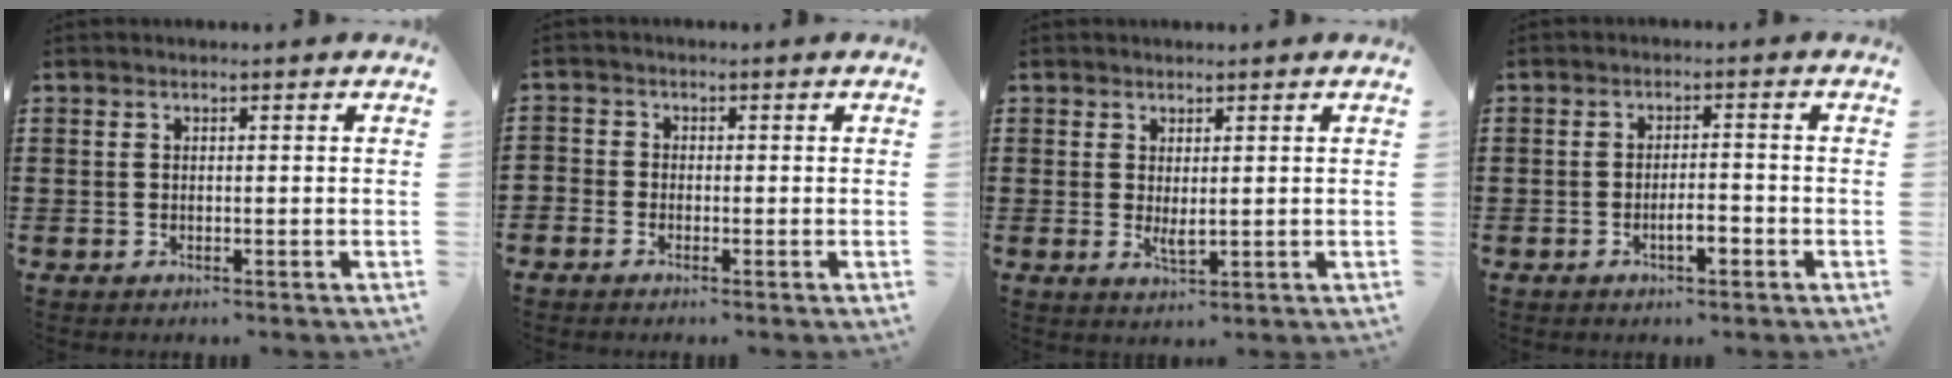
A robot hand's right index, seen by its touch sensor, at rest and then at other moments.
{"total": 1.2, "force": [-1.0, 0.7, 0.1], "torque": [-0.005, 0.002, -0.022]}
{"total": 2.0, "force": [0.6, 0.6, 1.8], "torque": [-0.035, -0.005, 0.013]}
{"total": 3.5, "force": [-1.5, 1.1, 2.9], "torque": [-0.051, 0.005, -0.029]}